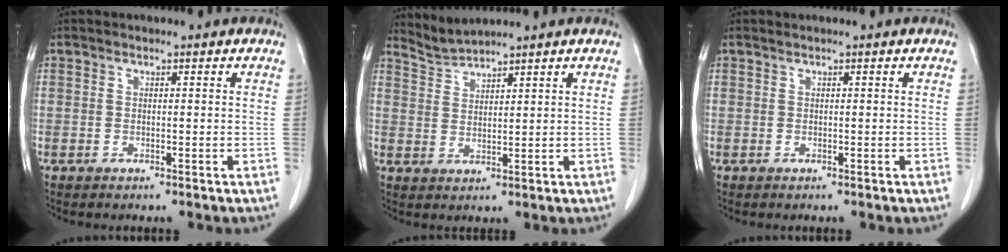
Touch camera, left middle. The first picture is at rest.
{"total": 3.3, "force": [3.0, -0.9, -0.8], "torque": [0.007, -0.004, 0.071]}
{"total": 0.0}